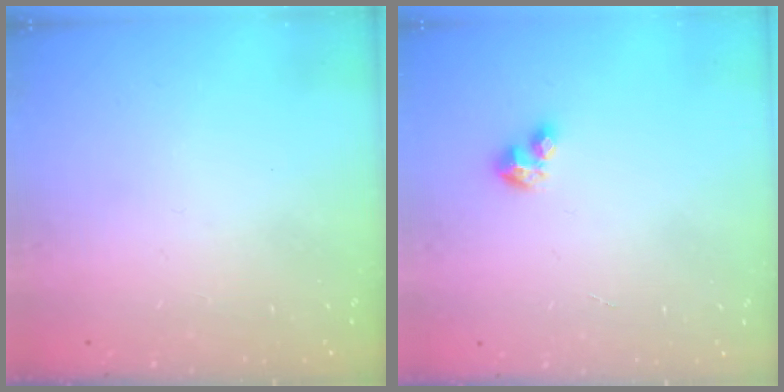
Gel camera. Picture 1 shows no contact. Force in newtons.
{"total": 2.8, "press": 2.8, "slide": 0.2}